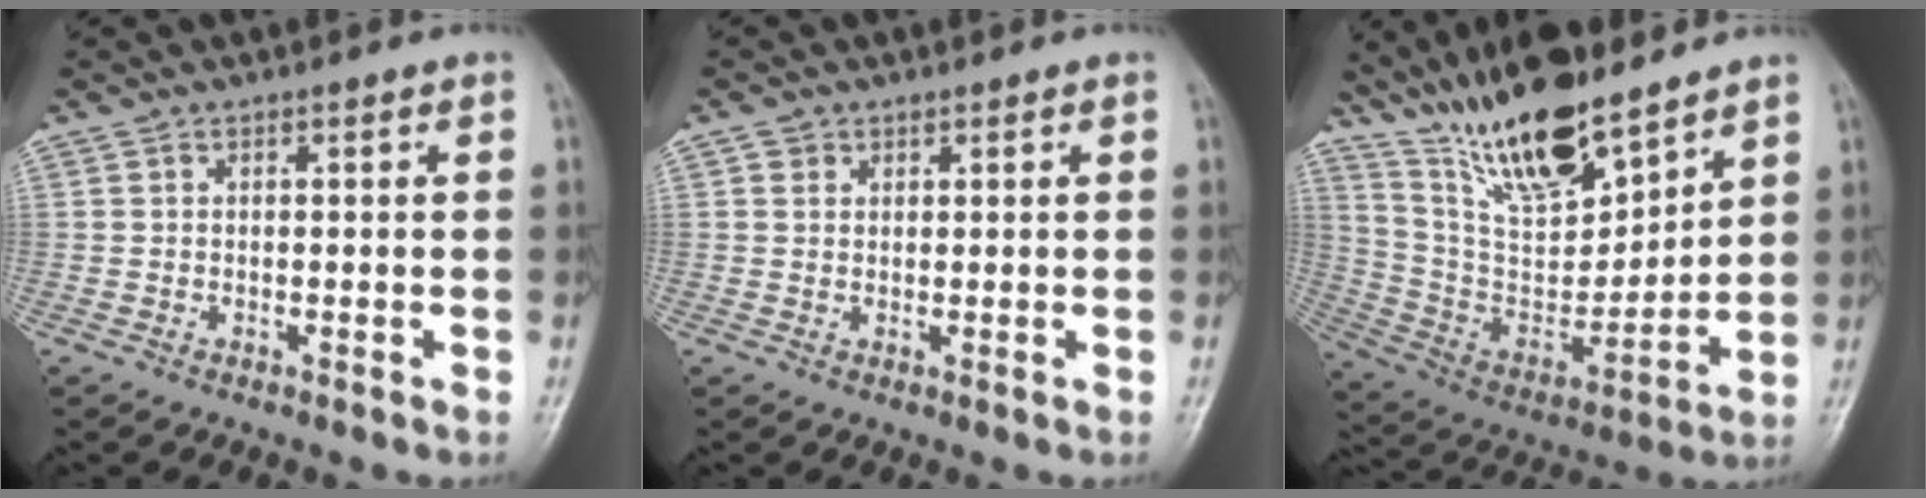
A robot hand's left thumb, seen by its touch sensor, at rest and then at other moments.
{"total": 1.4, "force": [0.7, 1.2, 0.2], "torque": [0.007, -0.002, 0.008]}
{"total": 19.7, "force": [14.8, 6.2, 11.4], "torque": [-0.165, -0.077, 0.281]}